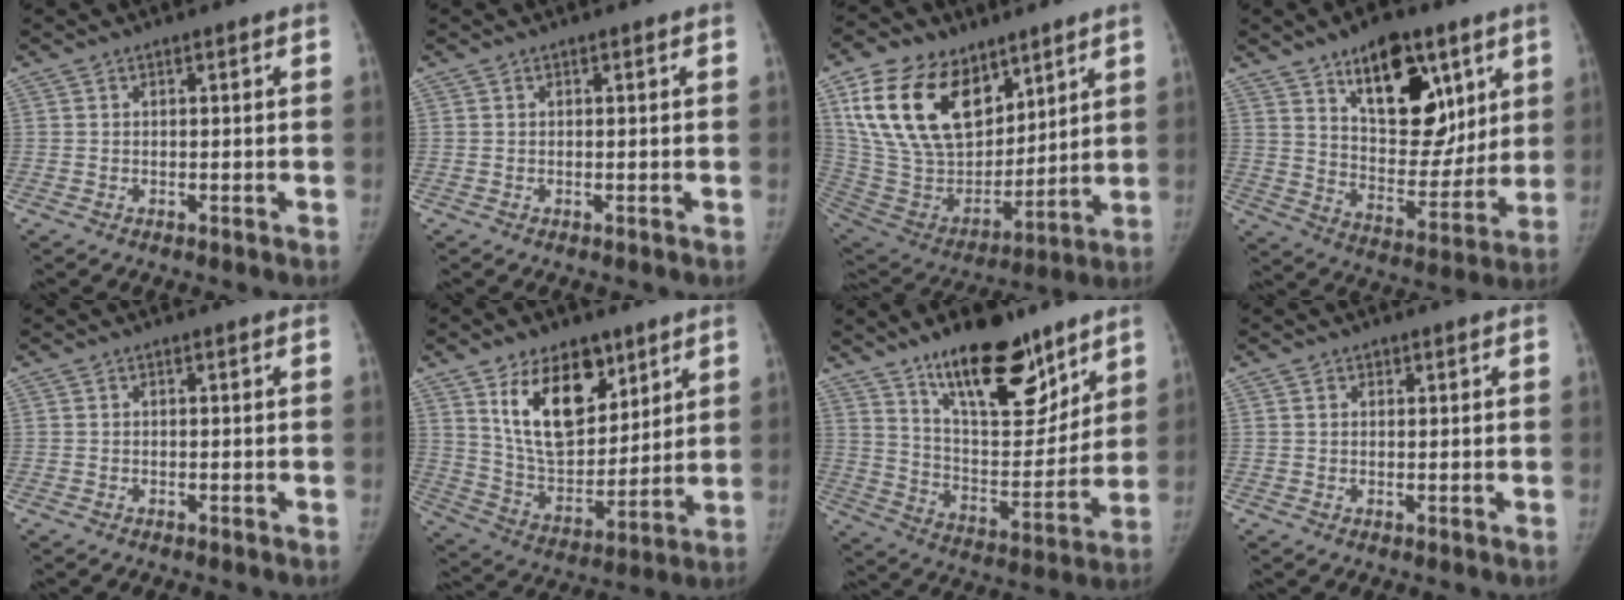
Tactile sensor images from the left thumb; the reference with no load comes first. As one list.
[{"total": 0.0}, {"total": 24.9, "force": [13.1, 15.1, 14.9], "torque": [-0.262, -0.038, 0.252]}, {"total": 19.6, "force": [10.1, 10.6, 13.0], "torque": [-0.130, -0.061, 0.164]}, {"total": 0.0}, {"total": 17.6, "force": [9.4, 10.1, 11.0], "torque": [-0.133, -0.056, 0.180]}, {"total": 20.6, "force": [14.1, 8.1, 12.6], "torque": [-0.145, -0.086, 0.237]}, {"total": 1.1, "force": [0.6, 0.9, 0.2], "torque": [0.006, -0.003, 0.009]}]